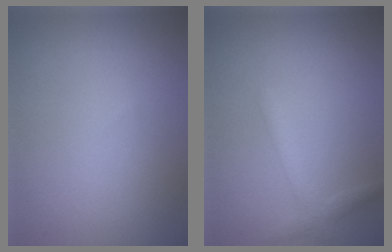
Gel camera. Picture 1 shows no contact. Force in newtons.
{"total": 1.8, "press": 1.8, "slide": 0.1}